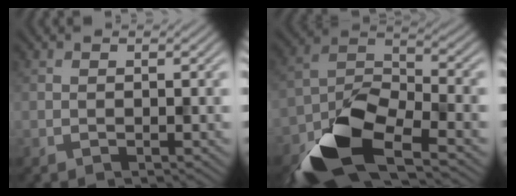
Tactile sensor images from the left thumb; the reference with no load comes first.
{"total": 12.9, "force": [-7.8, 5.7, 8.6], "torque": [-0.172, -0.020, -0.156]}